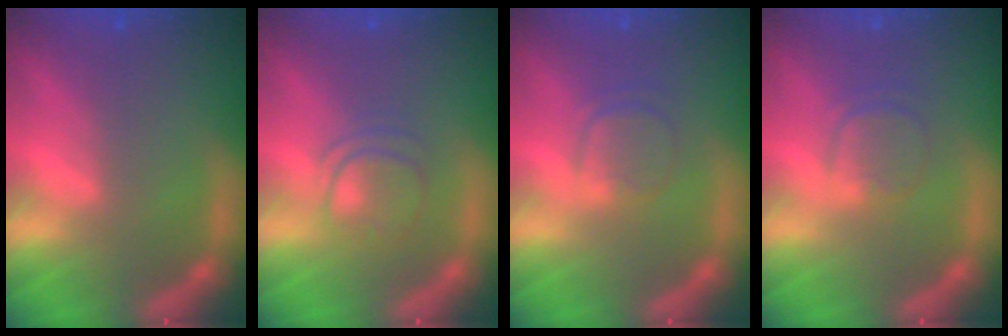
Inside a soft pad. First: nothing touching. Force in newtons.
{"total": 3.0}
{"total": 2.4}
{"total": 2.4}